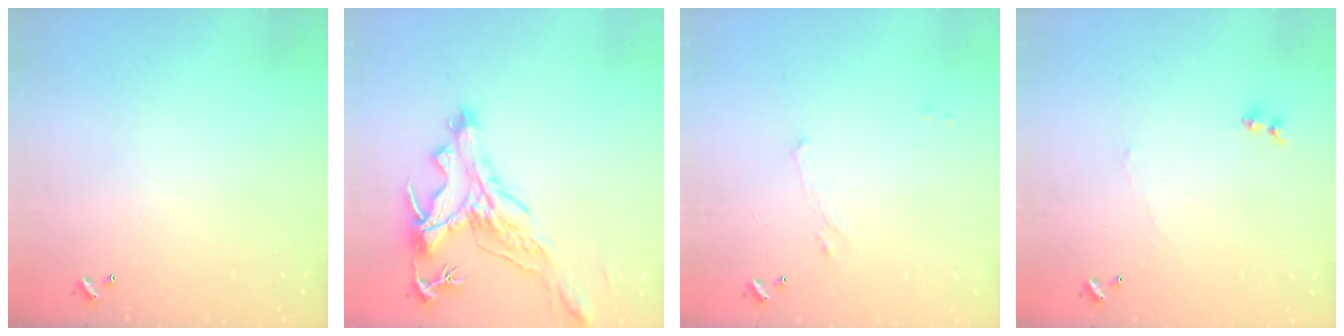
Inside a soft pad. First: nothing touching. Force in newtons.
{"total": 3.9, "press": 3.5, "slide": 1.6}
{"total": 1.4, "press": 1.3, "slide": 0.6}
{"total": 0.7, "press": 0.1, "slide": 0.7}